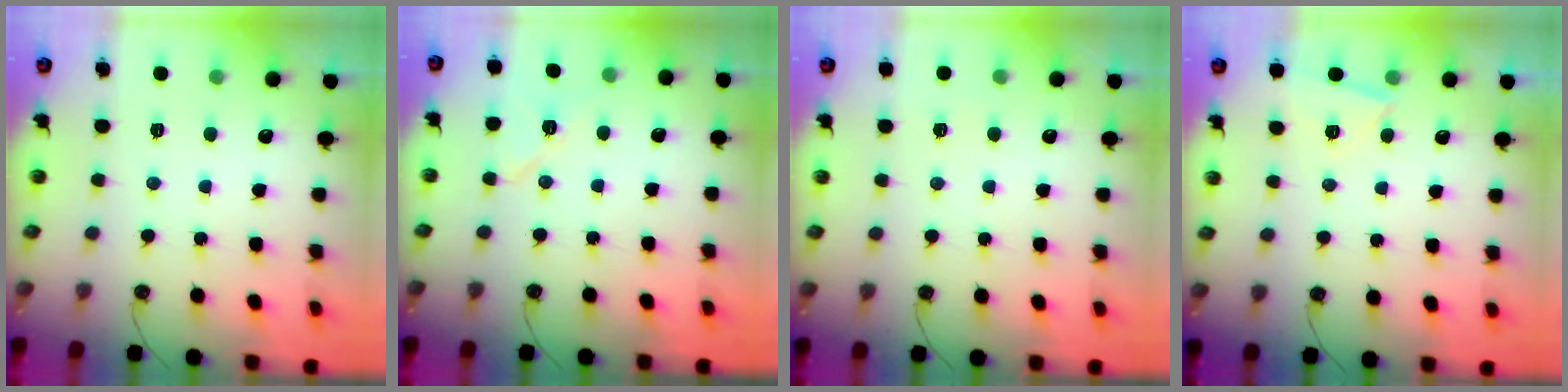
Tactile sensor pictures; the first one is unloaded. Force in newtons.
{"total": 7.8, "press": 7.8, "slide": 0.7}
{"total": 2.5, "press": 2.4, "slide": 0.8}
{"total": 4.0, "press": 3.9, "slide": 0.5}